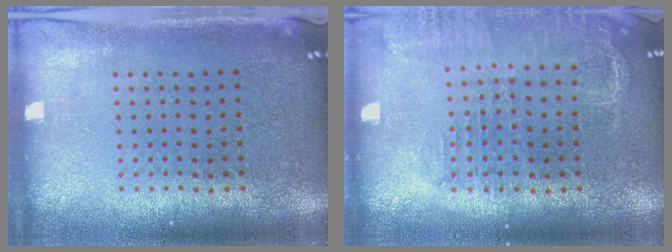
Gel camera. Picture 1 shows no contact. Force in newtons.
{"total": 1.6, "press": 1.5, "slide": 0.5}